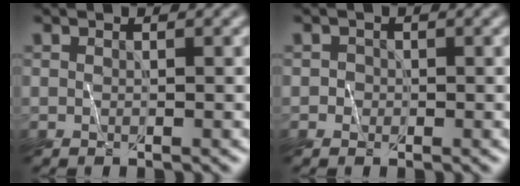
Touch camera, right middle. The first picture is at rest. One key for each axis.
{"total": 1.0, "fx": -0.3, "fy": 1.0, "fz": 0.0, "tx": 0.010, "ty": 0.004, "tz": -0.007}